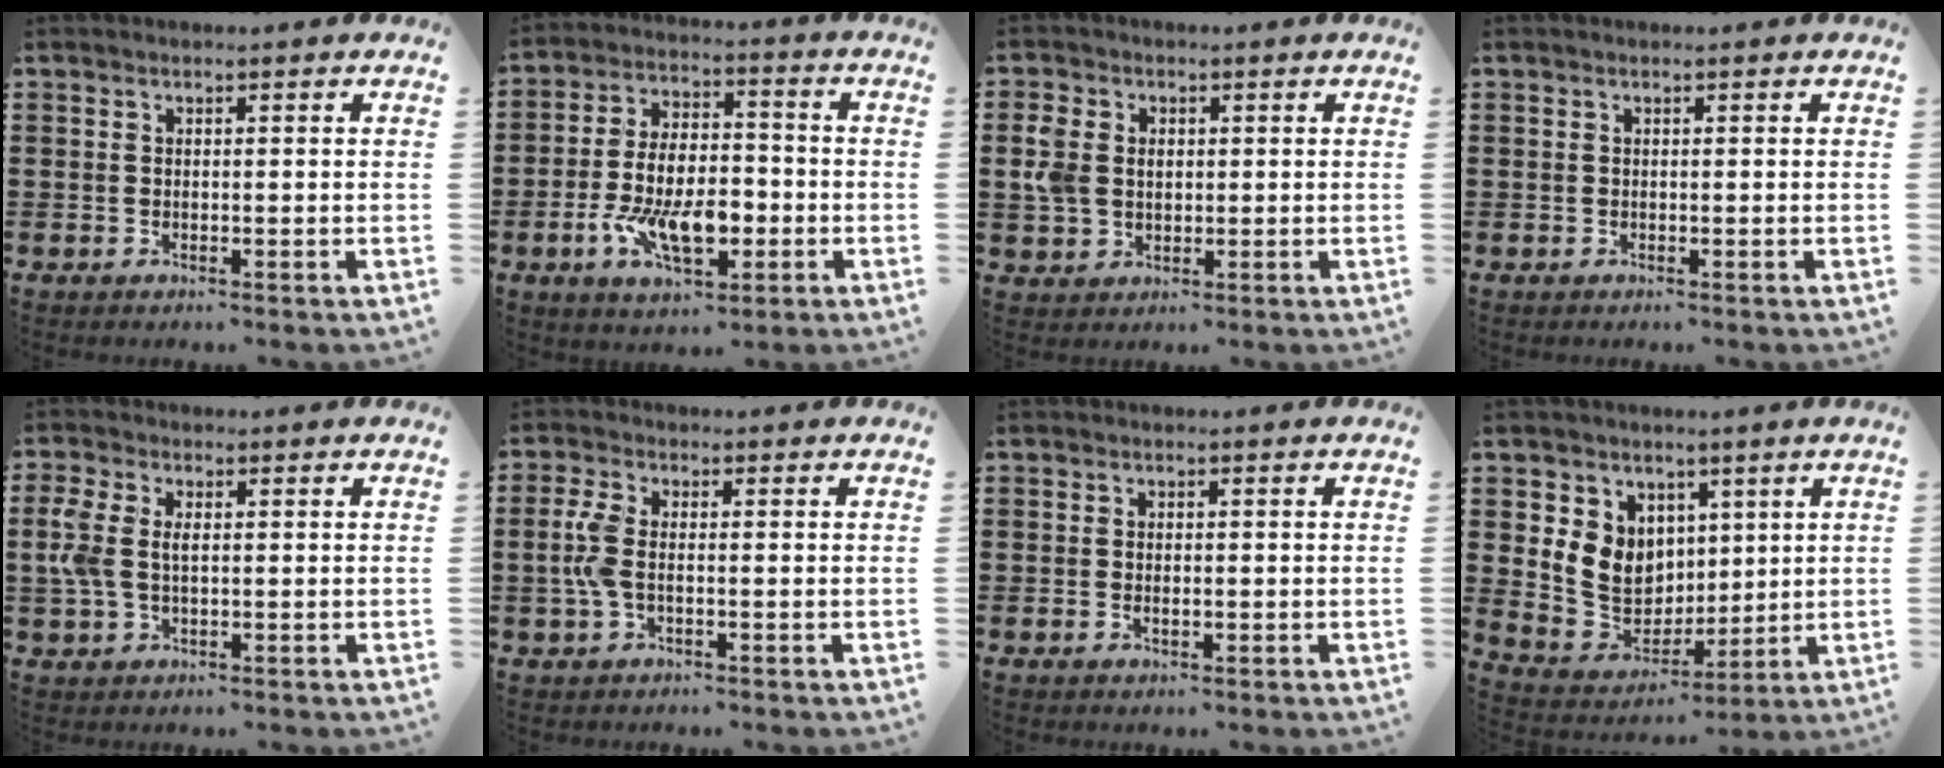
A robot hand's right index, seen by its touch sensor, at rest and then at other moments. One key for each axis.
{"total": 11.0, "fx": -3.9, "fy": 5.3, "fz": 8.8, "tx": -0.173, "ty": 0.000, "tz": -0.069}
{"total": 4.6, "fx": 0.5, "fy": 3.7, "fz": 2.7, "tx": -0.076, "ty": 0.009, "tz": 0.004}
{"total": 0.0}
{"total": 4.4, "fx": 0.4, "fy": 2.5, "fz": 3.6, "tx": -0.096, "ty": 0.001, "tz": -0.002}
{"total": 4.4, "fx": -0.4, "fy": 2.0, "fz": 3.9, "tx": -0.108, "ty": -0.008, "tz": -0.018}
{"total": 1.3, "fx": -0.2, "fy": 0.4, "fz": 1.2, "tx": -0.021, "ty": 0.001, "tz": -0.005}
{"total": 8.8, "fx": 2.0, "fy": 8.1, "fz": 3.0, "tx": -0.090, "ty": -0.004, "tz": 0.042}